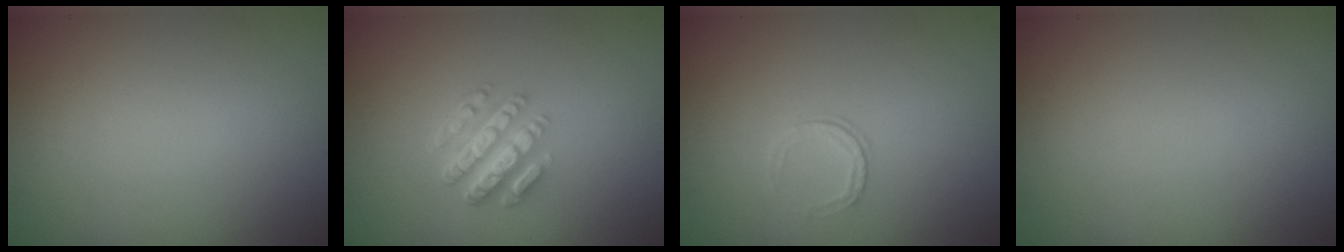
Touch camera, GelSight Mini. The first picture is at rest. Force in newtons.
{"total": 4.8, "press": 3.5, "slide": 3.3}
{"total": 1.0, "press": 0.7, "slide": 0.7}
{"total": 0.0}